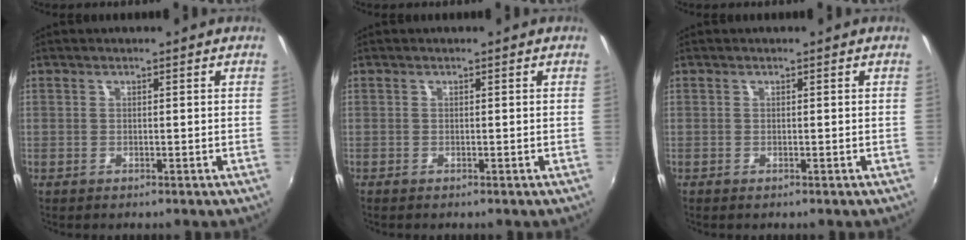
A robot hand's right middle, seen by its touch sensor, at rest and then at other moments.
{"total": 0.0}
{"total": 0.0}